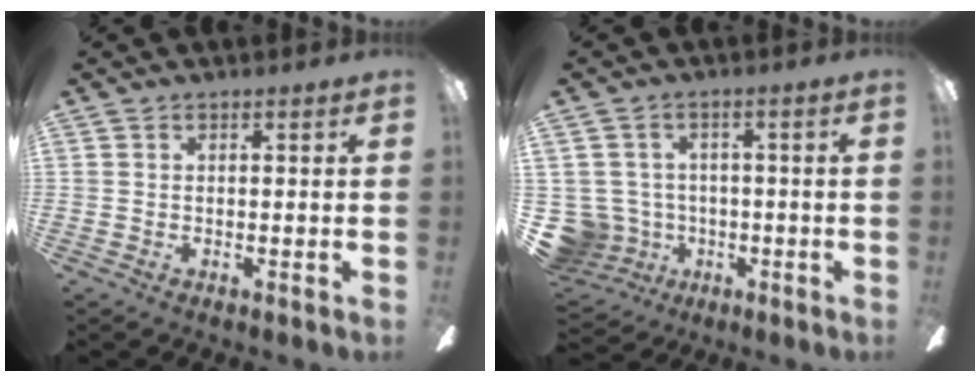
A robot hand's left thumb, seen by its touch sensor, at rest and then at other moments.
{"total": 8.2, "force": [-1.4, 7.8, 1.9], "torque": [-0.095, 0.005, -0.023]}